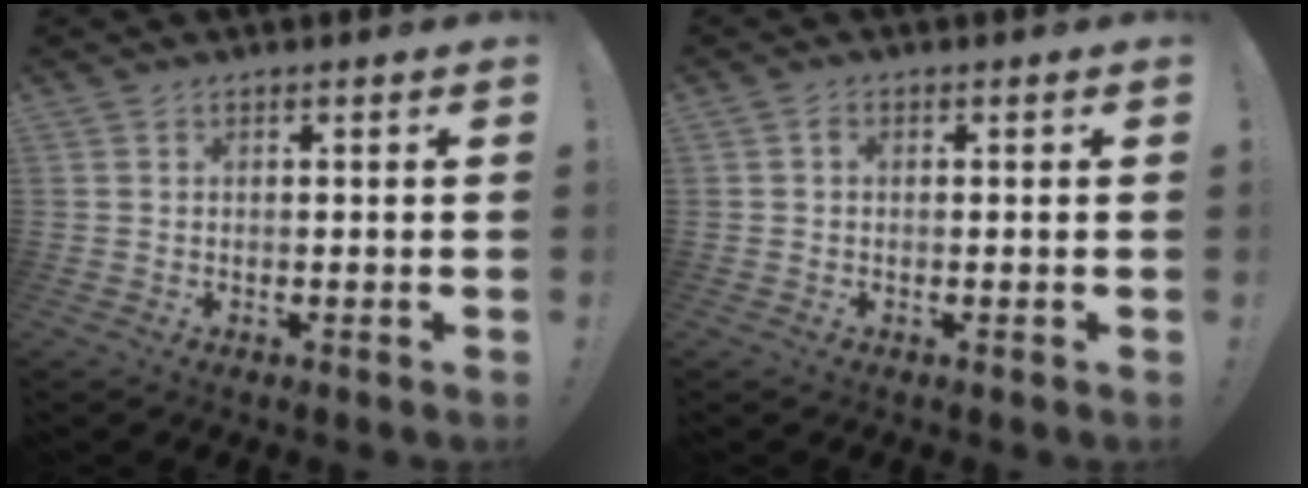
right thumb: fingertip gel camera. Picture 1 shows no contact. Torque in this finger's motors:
{"motor_torque": [-0.25, -0.06, -0.19, 0.21, 0.00]}